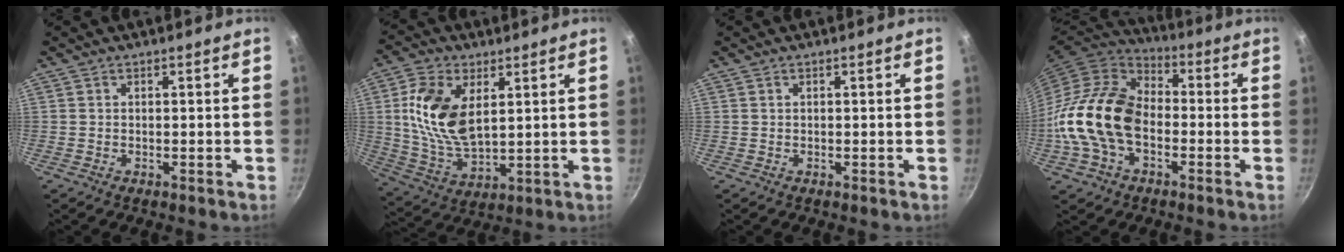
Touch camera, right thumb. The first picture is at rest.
{"total": 14.3, "force": [3.5, 8.0, 11.4], "torque": [-0.214, -0.019, 0.076]}
{"total": 0.0}
{"total": 17.7, "force": [-3.2, 12.0, 12.6], "torque": [-0.209, 0.034, -0.076]}